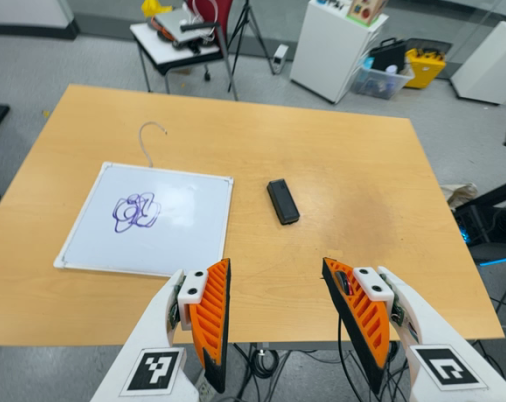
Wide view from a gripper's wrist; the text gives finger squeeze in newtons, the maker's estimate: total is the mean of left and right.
{"total": 0.0}